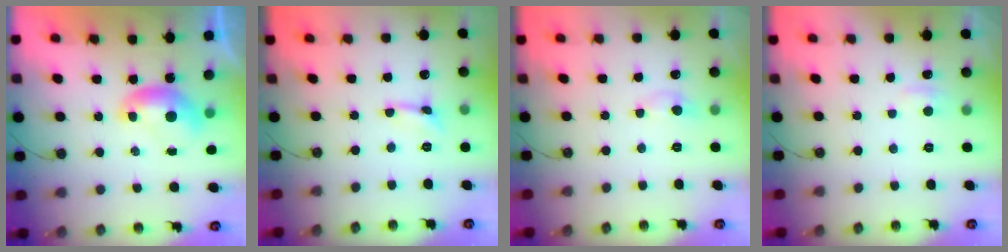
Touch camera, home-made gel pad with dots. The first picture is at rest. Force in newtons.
{"total": 0.0}
{"total": 1.7, "press": 1.7, "slide": 0.2}
{"total": 1.6, "press": 1.4, "slide": 0.7}